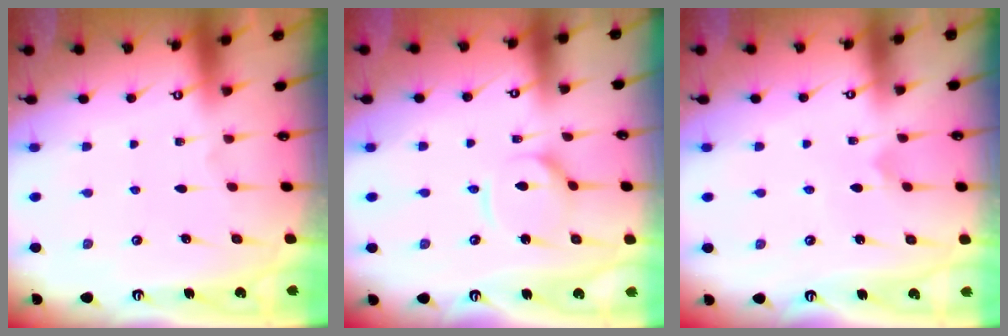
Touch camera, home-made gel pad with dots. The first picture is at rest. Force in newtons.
{"total": 5.7, "press": 5.7, "slide": 0.5}
{"total": 2.5, "press": 2.5, "slide": 0.3}